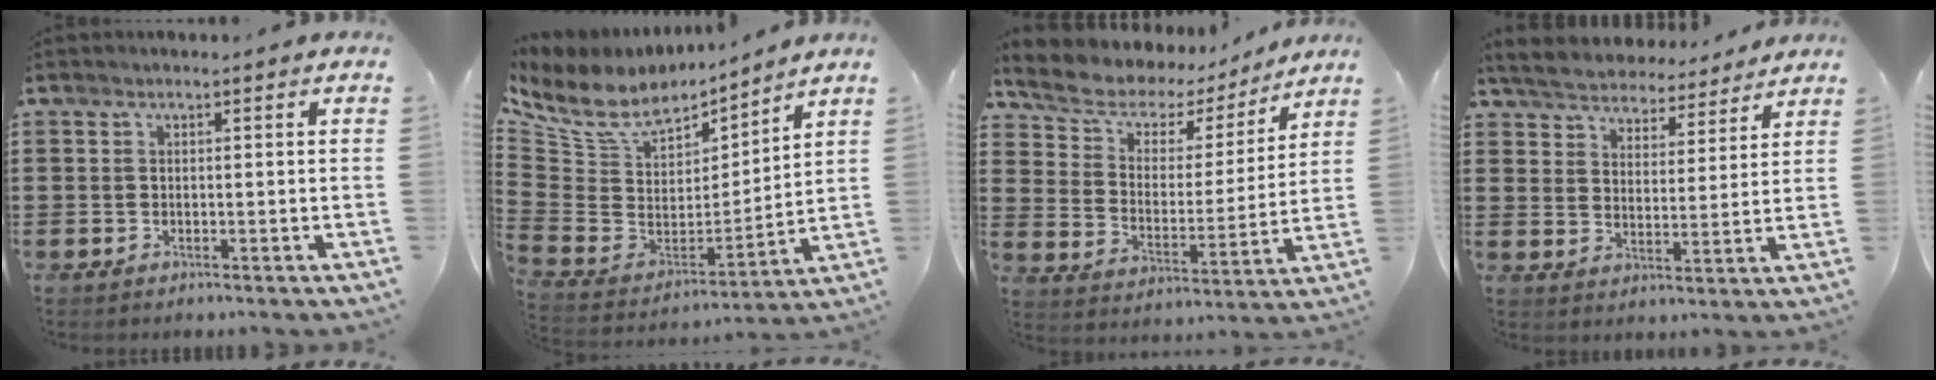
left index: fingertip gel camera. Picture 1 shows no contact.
{"total": 8.8, "force": [6.6, 4.3, 4.1], "torque": [-0.114, -0.044, 0.120]}
{"total": 5.9, "force": [4.5, 3.7, 1.2], "torque": [-0.058, -0.025, 0.075]}
{"total": 5.5, "force": [5.5, 0.3, 0.1], "torque": [-0.033, -0.038, 0.096]}